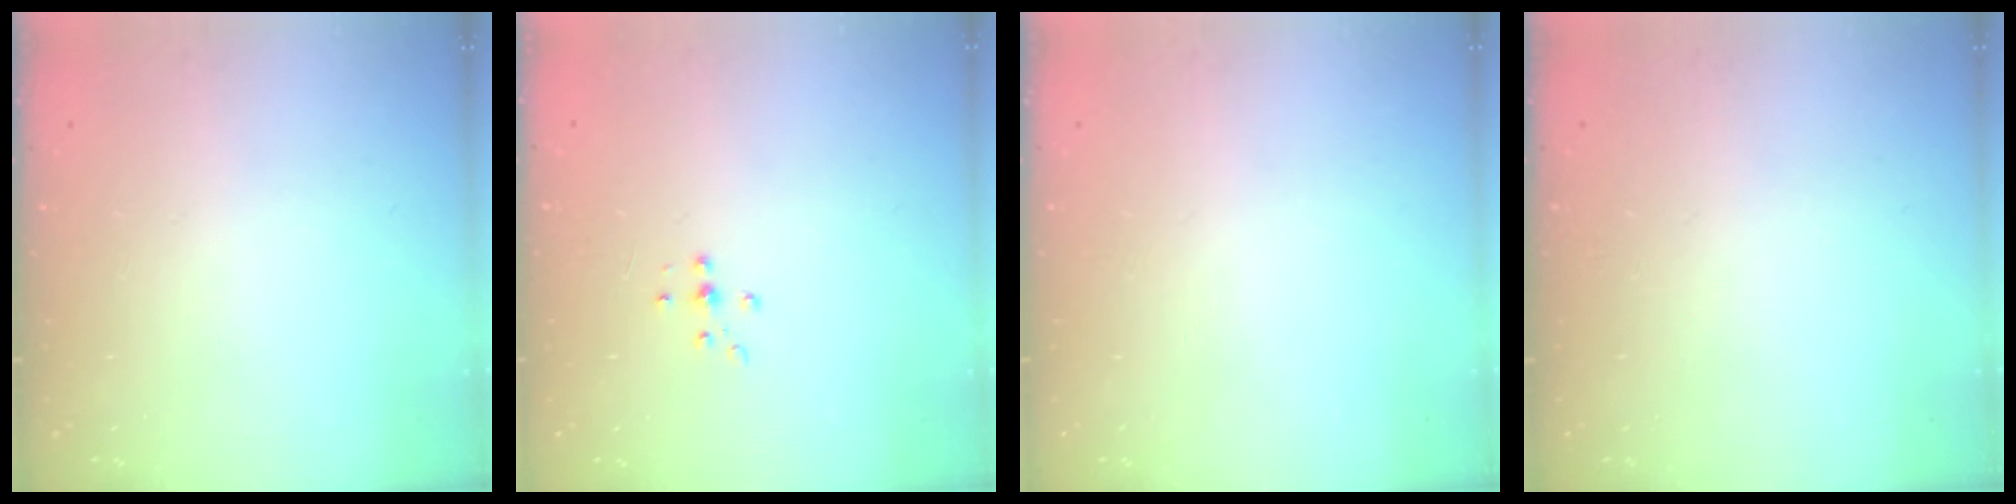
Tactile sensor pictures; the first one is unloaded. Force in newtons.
{"total": 4.5, "press": 4.4, "slide": 0.9}
{"total": 0.0}
{"total": 0.0}